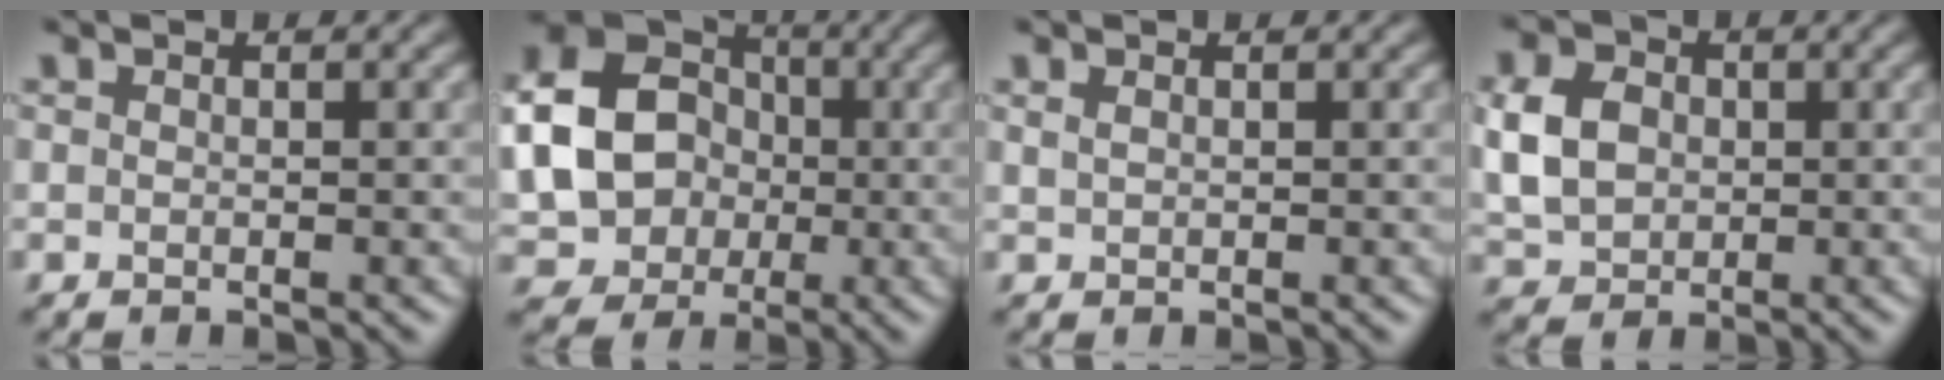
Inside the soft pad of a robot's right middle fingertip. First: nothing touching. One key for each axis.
{"total": 11.7, "fx": -0.1, "fy": 9.9, "fz": 6.3, "tx": -0.142, "ty": 0.001, "tz": -0.013}
{"total": 0.6, "fx": 0.4, "fy": 0.3, "fz": 0.4, "tx": -0.013, "ty": 0.001, "tz": 0.011}
{"total": 5.5, "fx": 0.4, "fy": 4.4, "fz": 3.2, "tx": -0.082, "ty": 0.008, "tz": 0.004}